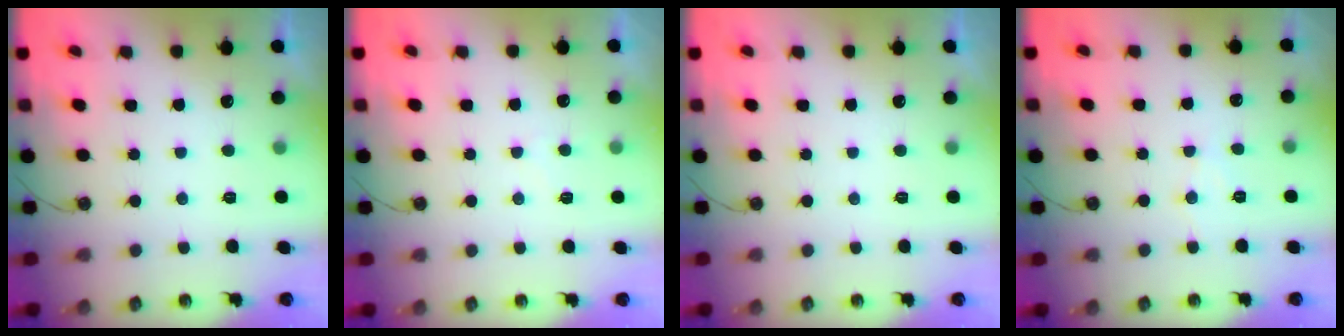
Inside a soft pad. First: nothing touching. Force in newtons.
{"total": 3.9, "press": 3.8, "slide": 0.5}
{"total": 0.0}
{"total": 5.8, "press": 5.7, "slide": 0.8}